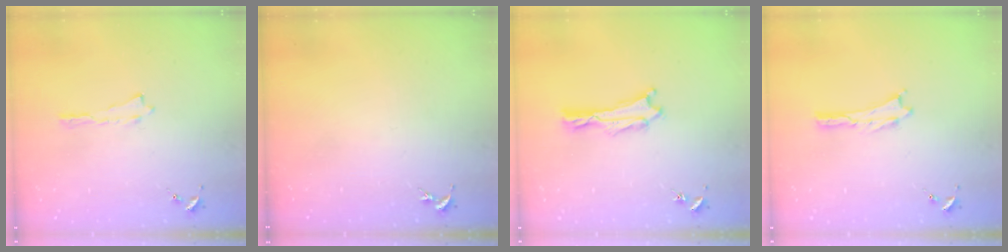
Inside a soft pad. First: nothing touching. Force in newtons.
{"total": 0.0}
{"total": 1.0, "press": 1.0, "slide": 0.1}
{"total": 0.0}